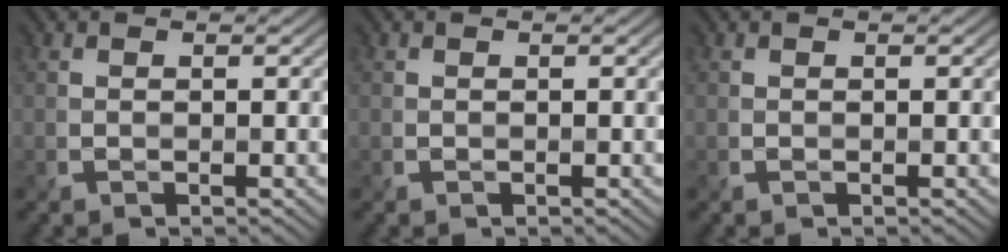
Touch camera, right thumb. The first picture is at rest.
{"total": 0.0}
{"total": 0.0}